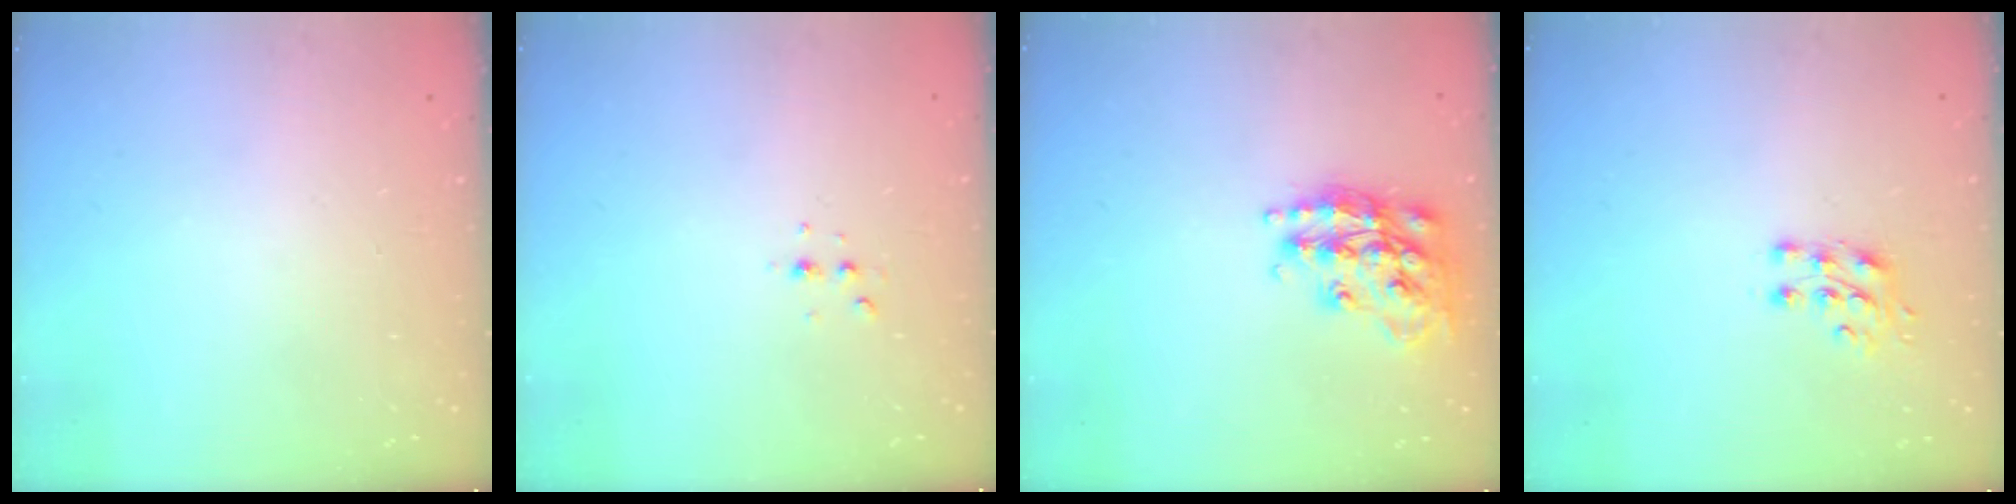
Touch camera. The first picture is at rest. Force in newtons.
{"total": 2.8, "press": 2.8, "slide": 0.7}
{"total": 18.2, "press": 18.1, "slide": 1.1}
{"total": 7.1, "press": 7.1, "slide": 0.8}